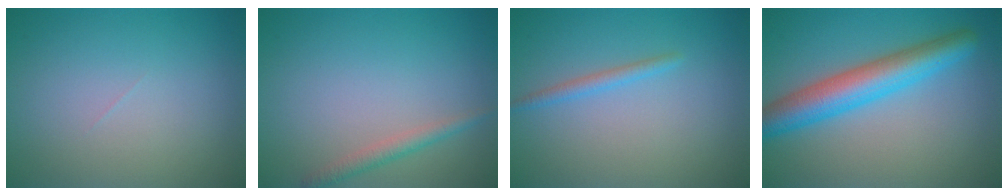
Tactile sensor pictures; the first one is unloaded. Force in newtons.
{"total": 1.6, "press": 1.6, "slide": 0.0}
{"total": 1.3, "press": 1.3, "slide": 0.0}
{"total": 6.2, "press": 6.2, "slide": 0.3}